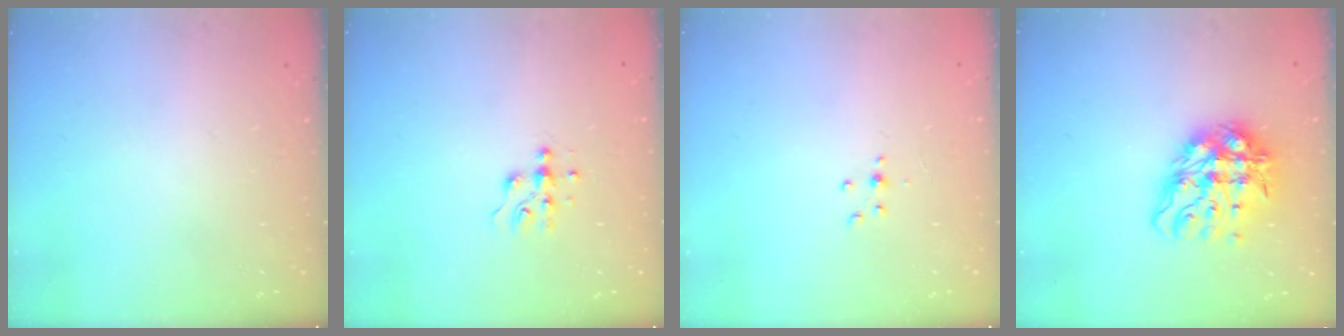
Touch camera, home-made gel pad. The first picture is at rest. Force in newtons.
{"total": 6.4, "press": 6.3, "slide": 0.6}
{"total": 3.6, "press": 3.4, "slide": 1.0}
{"total": 12.9, "press": 12.8, "slide": 1.8}